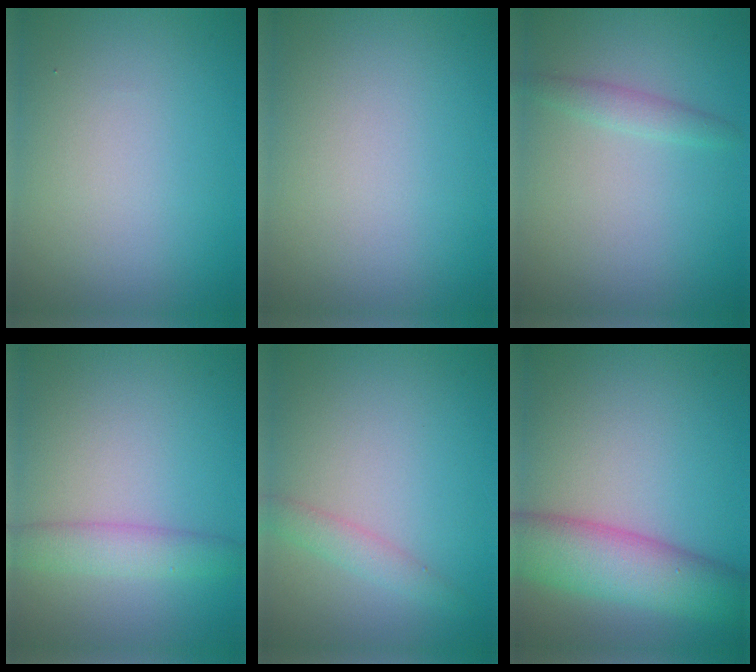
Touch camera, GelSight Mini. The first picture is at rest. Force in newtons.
{"total": 0.0}
{"total": 1.3, "press": 1.3, "slide": 0.0}
{"total": 2.9, "press": 2.9, "slide": 0.1}
{"total": 1.7, "press": 1.7, "slide": 0.1}
{"total": 7.5, "press": 7.5, "slide": 0.3}